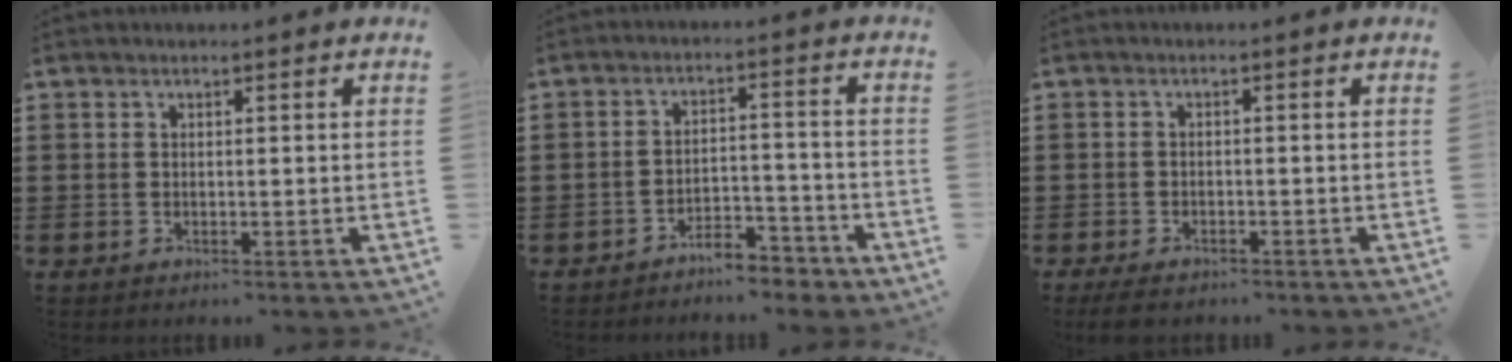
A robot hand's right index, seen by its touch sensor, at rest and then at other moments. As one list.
[{"total": 5.1, "force": [-4.7, 1.1, 1.4], "torque": [-0.024, 0.012, -0.094]}, {"total": 1.9, "force": [-1.8, 0.5, 0.6], "torque": [-0.019, -0.001, -0.038]}]